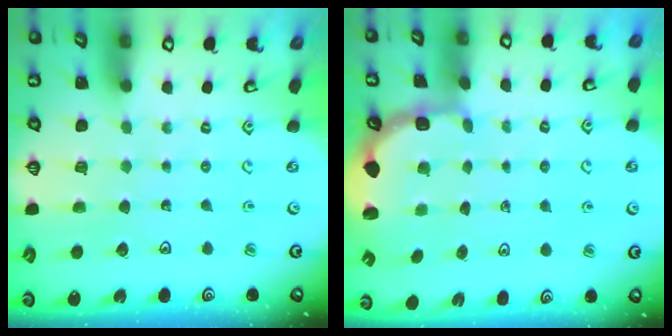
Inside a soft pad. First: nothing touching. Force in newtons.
{"total": 2.4, "press": 1.8, "slide": 1.6}